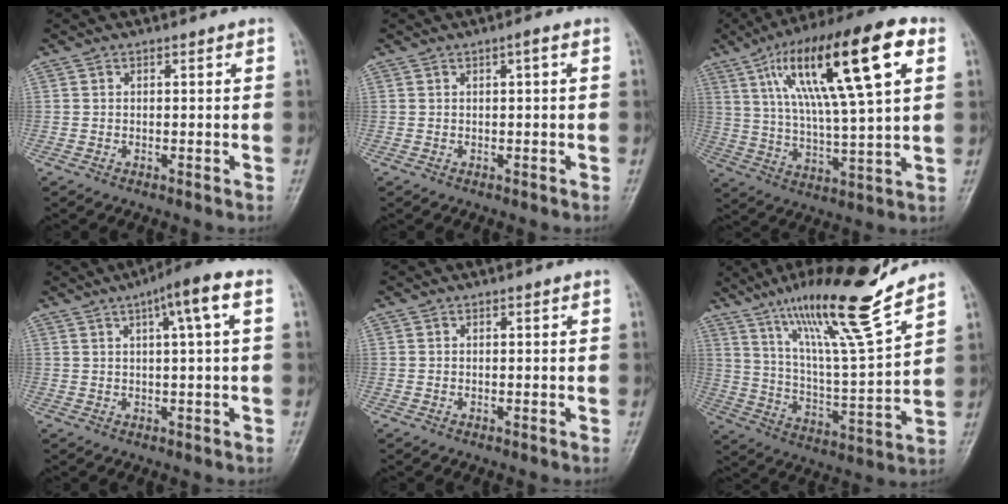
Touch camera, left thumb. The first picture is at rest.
{"total": 1.1, "force": [0.3, 0.1, 1.1], "torque": [-0.020, 0.003, 0.003]}
{"total": 23.6, "force": [9.1, 5.7, 21.0], "torque": [-0.352, 0.001, 0.149]}
{"total": 6.8, "force": [2.4, 0.4, 6.3], "torque": [-0.106, 0.015, 0.035]}
{"total": 0.0}
{"total": 19.6, "force": [13.9, 1.6, 13.6], "torque": [-0.212, -0.074, 0.242]}